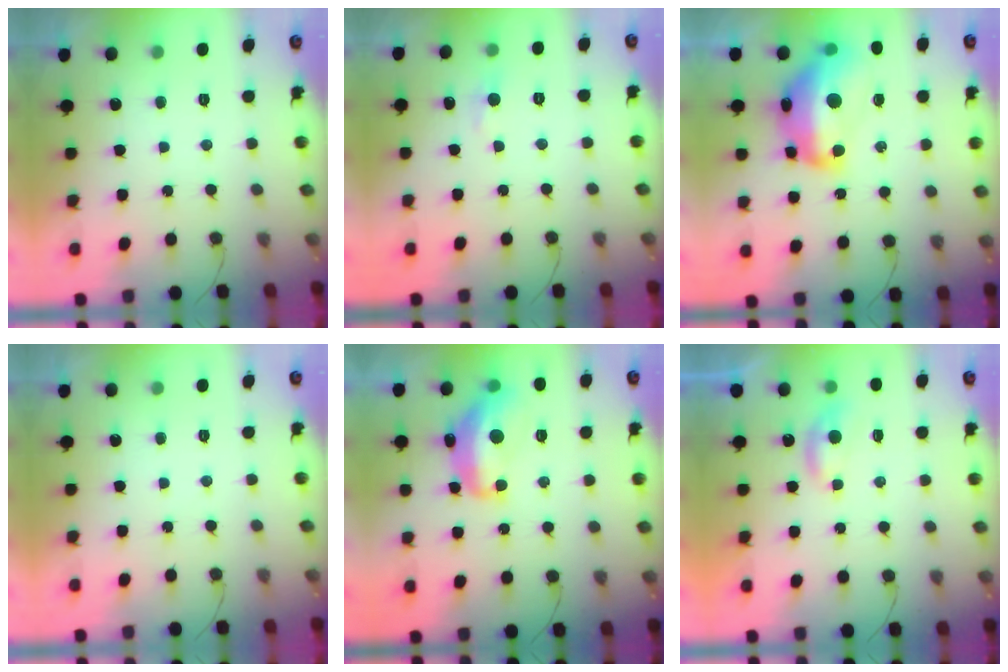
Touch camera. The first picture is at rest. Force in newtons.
{"total": 5.4, "press": 5.4, "slide": 0.7}
{"total": 19.3, "press": 19.0, "slide": 3.1}
{"total": 0.0}
{"total": 13.7, "press": 13.7, "slide": 0.8}
{"total": 5.6, "press": 5.6, "slide": 0.7}